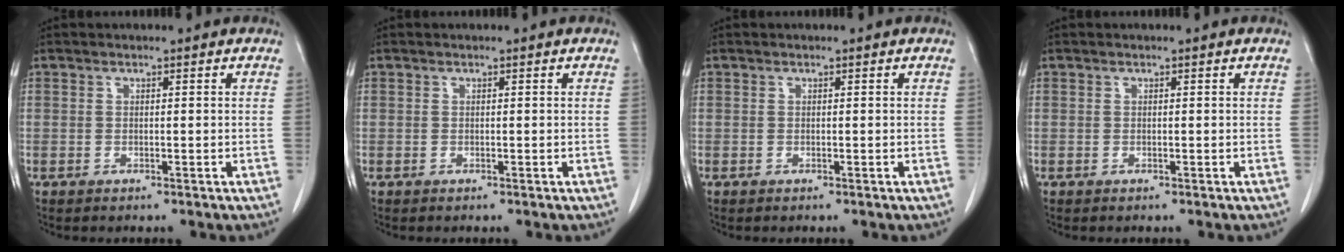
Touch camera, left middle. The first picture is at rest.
{"total": 0.0}
{"total": 0.0}
{"total": 0.0}